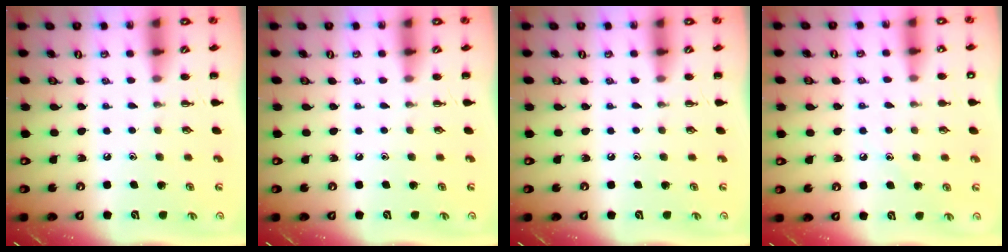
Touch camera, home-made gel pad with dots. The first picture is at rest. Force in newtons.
{"total": 0.0}
{"total": 0.0}
{"total": 8.1, "press": 7.8, "slide": 2.1}